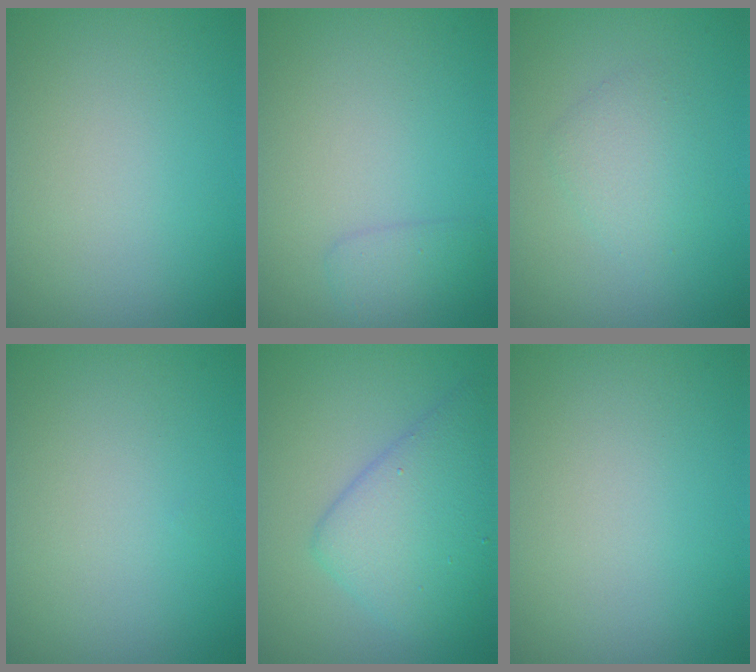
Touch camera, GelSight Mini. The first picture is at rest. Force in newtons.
{"total": 1.5, "press": 1.5, "slide": 0.1}
{"total": 2.2, "press": 2.2, "slide": 0.0}
{"total": 0.0}
{"total": 5.5, "press": 5.5, "slide": 0.1}
{"total": 0.0}